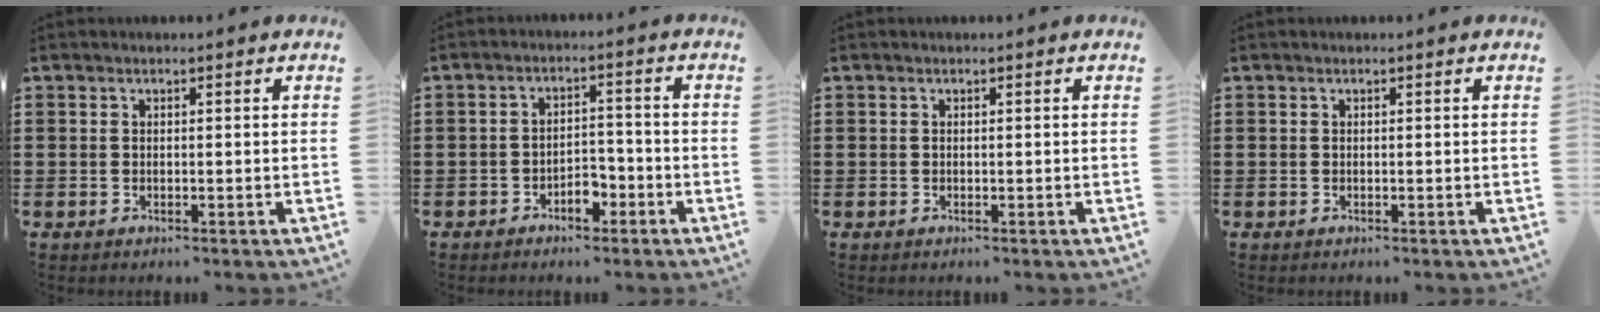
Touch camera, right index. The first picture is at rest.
{"total": 3.5, "force": [-2.4, 1.8, 1.8], "torque": [-0.034, 0.007, -0.048]}
{"total": 0.0}
{"total": 0.0}